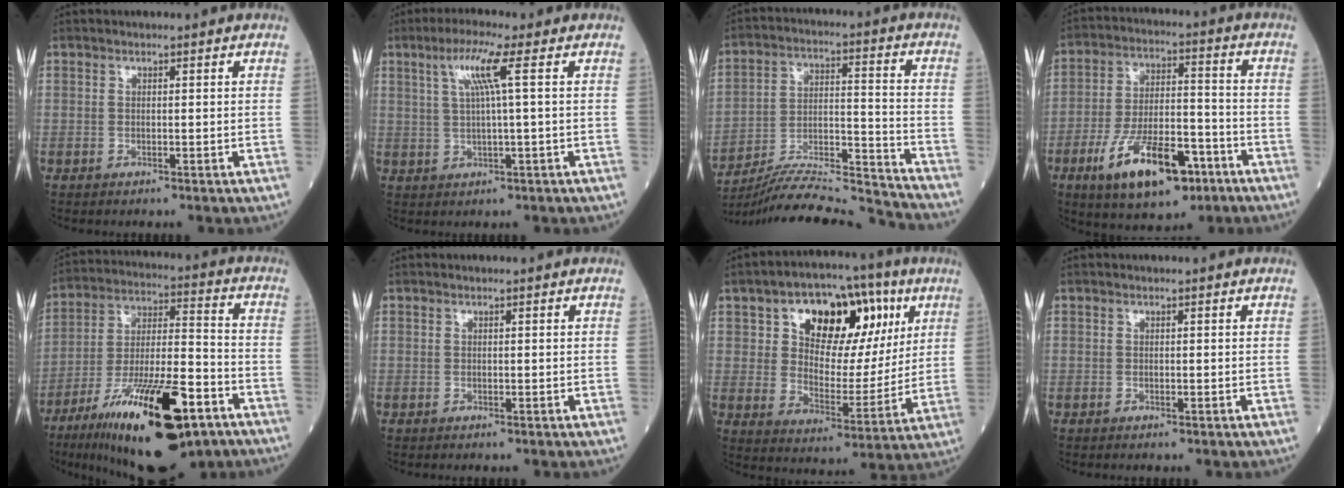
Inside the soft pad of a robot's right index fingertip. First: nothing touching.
{"total": 5.7, "force": [2.0, -0.7, 5.3], "torque": [-0.104, 0.009, 0.039]}
{"total": 18.4, "force": [-17.9, -1.2, 4.2], "torque": [-0.084, 0.015, -0.289]}
{"total": 14.6, "force": [-7.7, 5.4, 11.1], "torque": [-0.202, 0.000, -0.125]}
{"total": 22.7, "force": [-12.7, 5.4, 18.0], "torque": [-0.291, -0.023, -0.208]}
{"total": 0.0}
{"total": 16.6, "force": [7.3, 9.0, 12.0], "torque": [-0.162, 0.027, 0.119]}
{"total": 0.0}